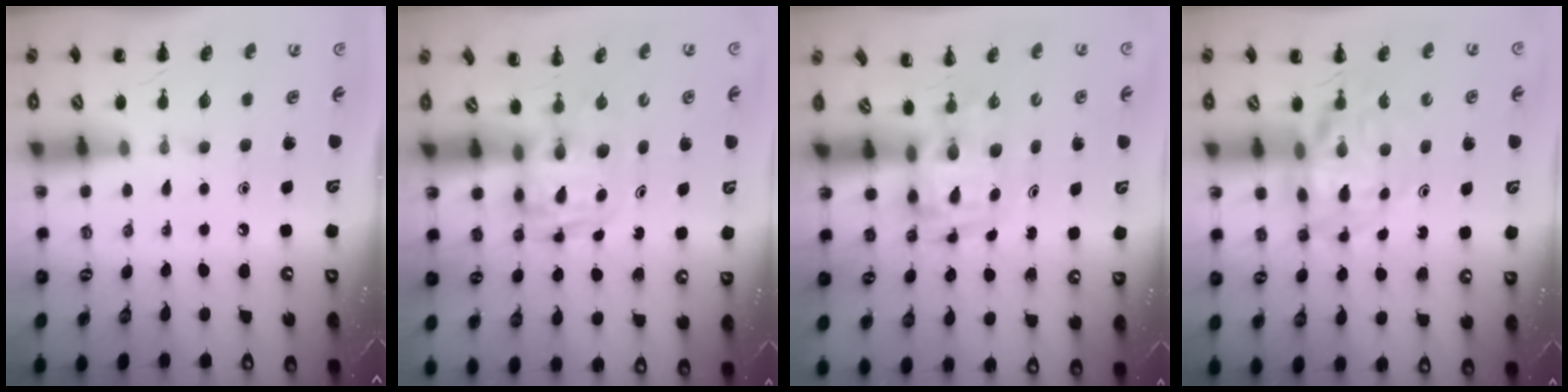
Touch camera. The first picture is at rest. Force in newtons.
{"total": 2.8, "press": 2.8, "slide": 0.2}
{"total": 3.5, "press": 3.5, "slide": 0.7}
{"total": 12.3, "press": 11.9, "slide": 3.2}